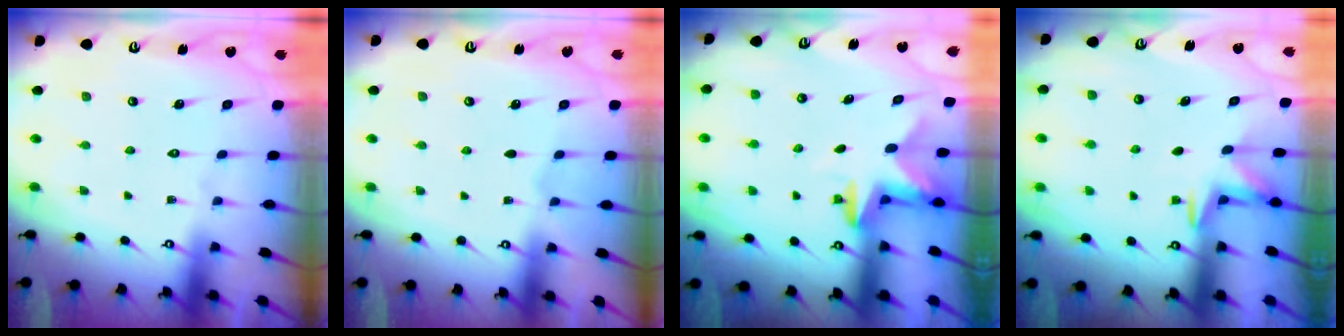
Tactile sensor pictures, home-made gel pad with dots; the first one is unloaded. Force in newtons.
{"total": 3.8, "press": 2.9, "slide": 2.4}
{"total": 2.6, "press": 2.6, "slide": 0.6}
{"total": 3.4, "press": 3.3, "slide": 0.7}